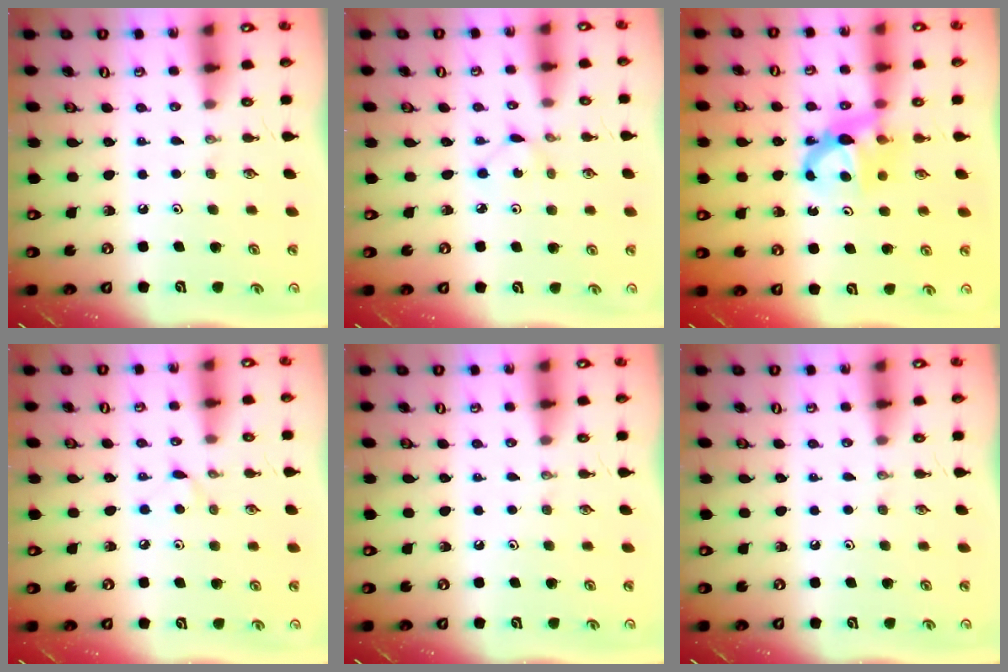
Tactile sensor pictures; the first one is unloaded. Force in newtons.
{"total": 2.4, "press": 2.4, "slide": 0.3}
{"total": 7.1, "press": 7.1, "slide": 0.3}
{"total": 4.5, "press": 4.5, "slide": 0.5}
{"total": 0.0}
{"total": 0.0}